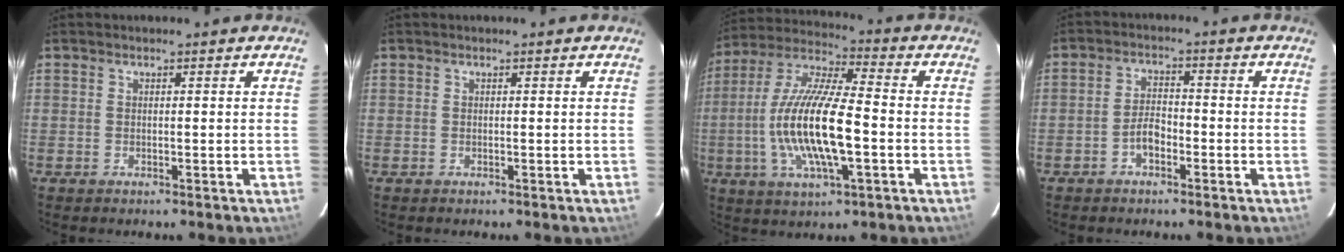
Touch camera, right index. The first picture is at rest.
{"total": 0.0}
{"total": 17.3, "force": [-3.1, 4.3, 16.4], "torque": [-0.328, -0.004, -0.062]}
{"total": 3.6, "force": [-2.1, 1.8, 2.4], "torque": [-0.051, 0.010, -0.038]}